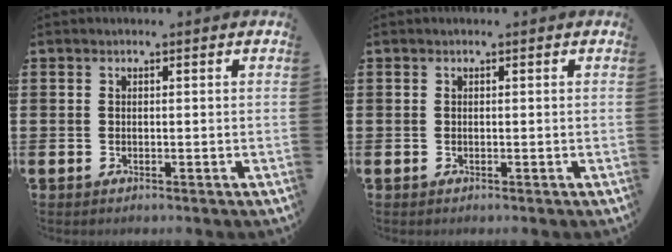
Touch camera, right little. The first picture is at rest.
{"total": 0.0}